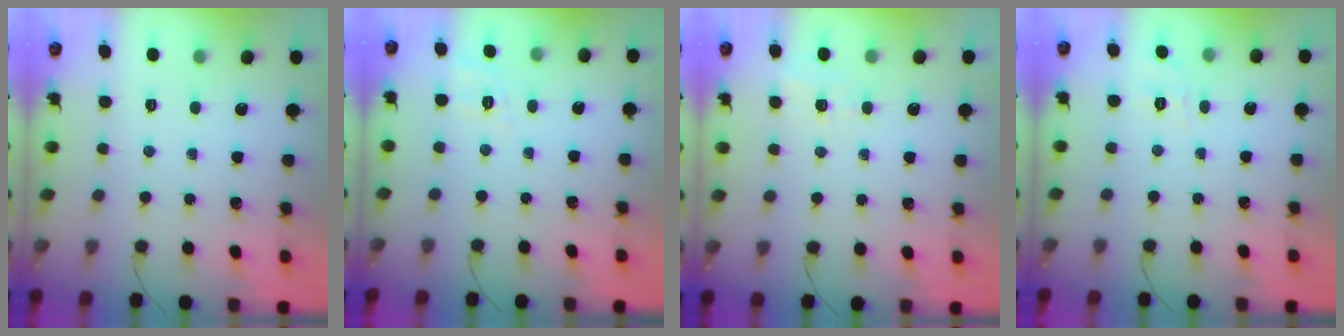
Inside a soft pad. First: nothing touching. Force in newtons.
{"total": 2.0, "press": 0.1, "slide": 2.0}
{"total": 1.4, "press": 0.5, "slide": 1.3}
{"total": 3.8, "press": 3.3, "slide": 1.9}